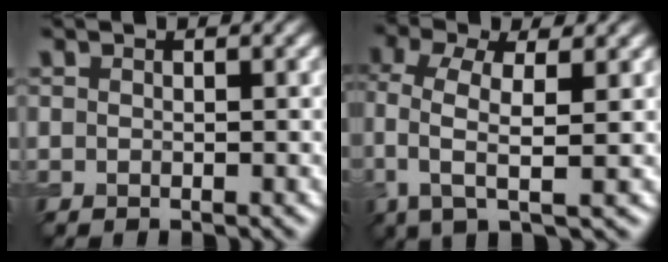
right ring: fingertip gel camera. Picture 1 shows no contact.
{"total": 4.9, "force": [0.3, 1.7, 4.6], "torque": [-0.101, -0.001, 0.002]}